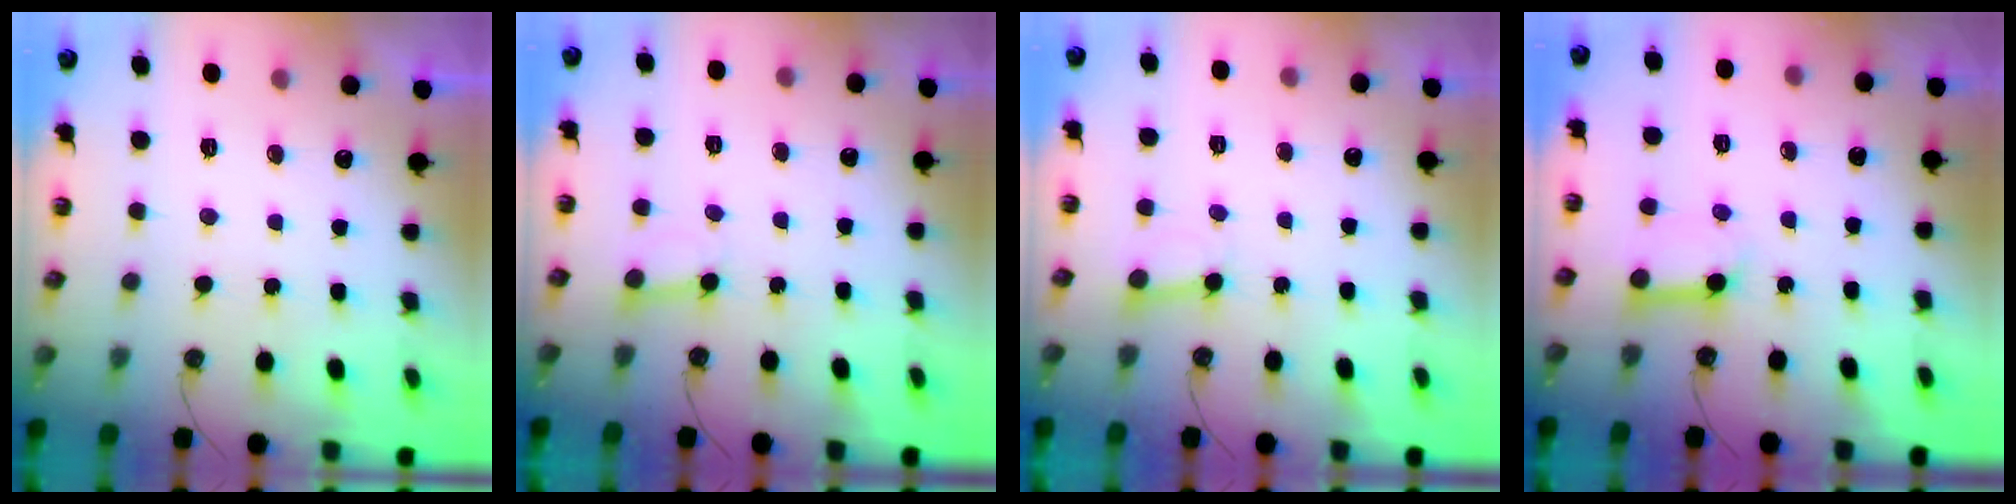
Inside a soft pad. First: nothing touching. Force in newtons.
{"total": 2.4, "press": 2.4, "slide": 0.0}
{"total": 2.7, "press": 2.7, "slide": 0.3}
{"total": 9.2, "press": 9.1, "slide": 1.2}